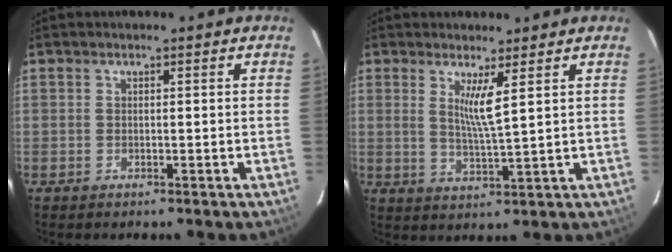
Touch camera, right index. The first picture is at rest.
{"total": 4.9, "force": [2.2, -0.3, 4.3], "torque": [-0.083, -0.014, 0.038]}